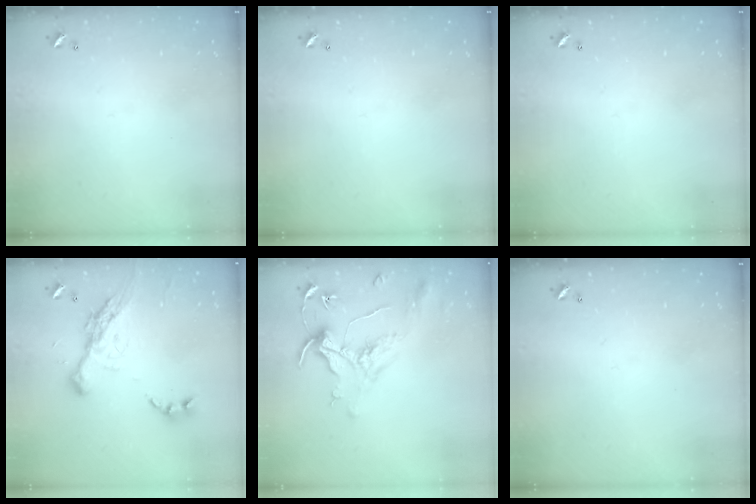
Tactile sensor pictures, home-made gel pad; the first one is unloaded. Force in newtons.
{"total": 0.0}
{"total": 0.0}
{"total": 16.9, "press": 16.8, "slide": 1.9}
{"total": 1.5, "press": 1.3, "slide": 0.7}
{"total": 0.0}